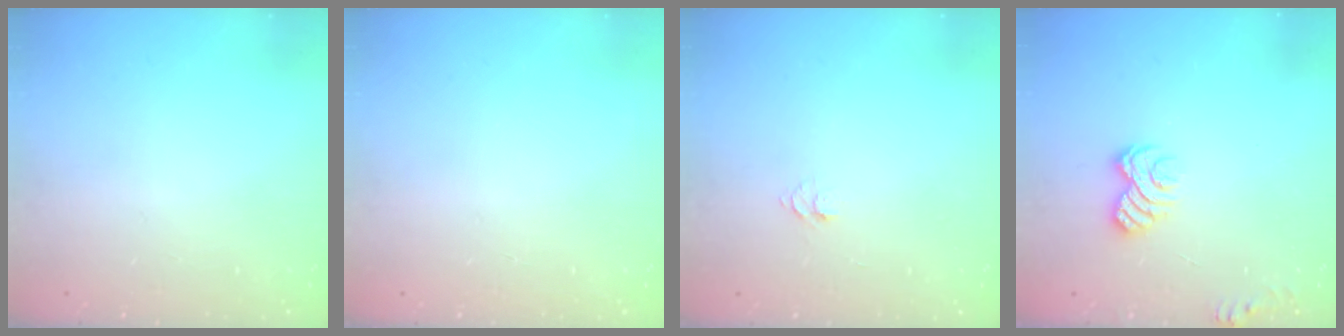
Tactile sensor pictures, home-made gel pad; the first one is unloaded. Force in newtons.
{"total": 0.0}
{"total": 4.7, "press": 4.6, "slide": 0.5}
{"total": 6.0, "press": 5.8, "slide": 1.3}